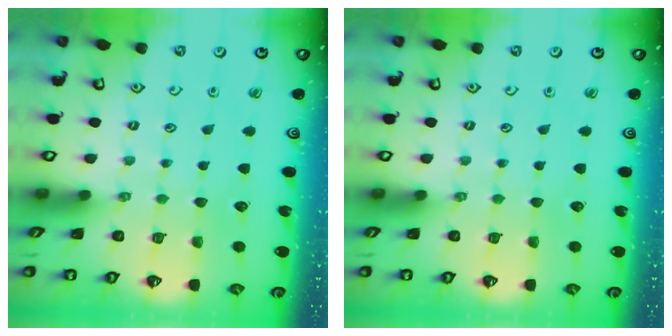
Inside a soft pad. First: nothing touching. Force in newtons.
{"total": 0.0}